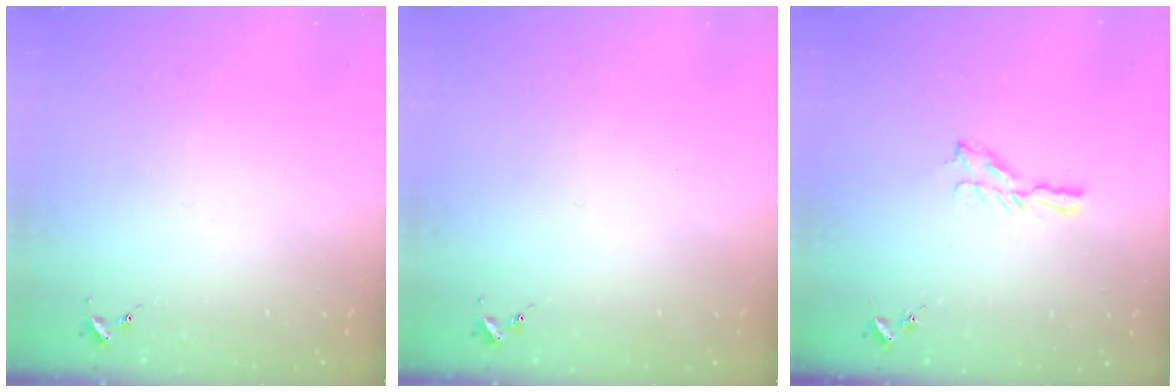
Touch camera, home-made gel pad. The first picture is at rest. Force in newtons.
{"total": 0.0}
{"total": 5.1, "press": 5.1, "slide": 0.5}